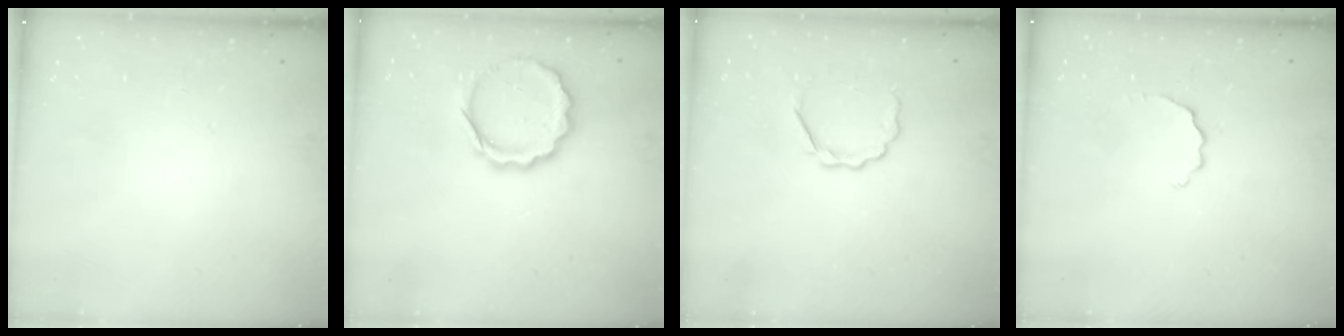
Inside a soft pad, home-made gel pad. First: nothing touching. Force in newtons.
{"total": 12.3, "press": 12.0, "slide": 2.5}
{"total": 5.5, "press": 5.4, "slide": 1.3}
{"total": 2.9, "press": 2.8, "slide": 0.8}